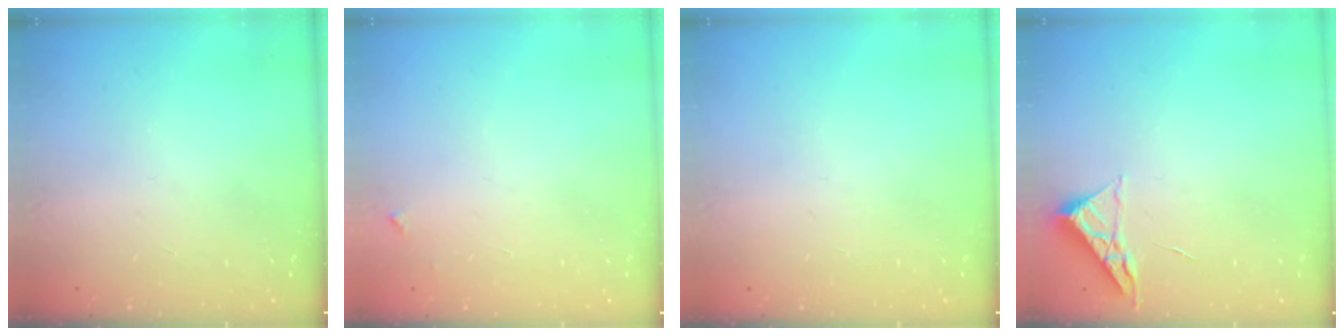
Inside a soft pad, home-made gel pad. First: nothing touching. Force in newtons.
{"total": 3.3, "press": 3.3, "slide": 0.4}
{"total": 0.0}
{"total": 3.8, "press": 3.8, "slide": 0.5}